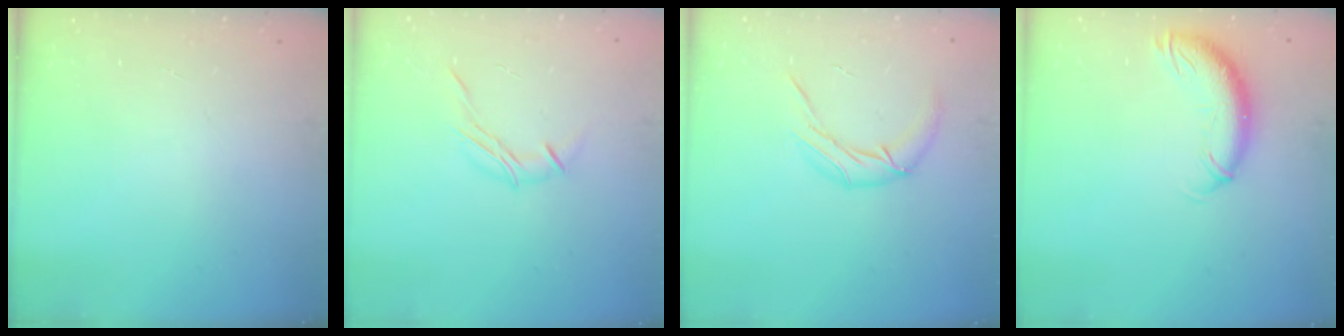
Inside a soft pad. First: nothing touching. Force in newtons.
{"total": 7.2, "press": 7.1, "slide": 1.3}
{"total": 10.6, "press": 10.5, "slide": 1.3}
{"total": 11.0, "press": 11.0, "slide": 0.9}